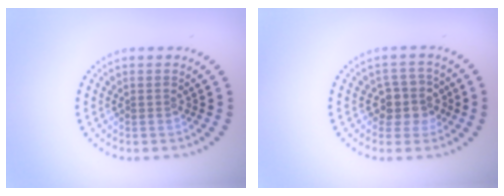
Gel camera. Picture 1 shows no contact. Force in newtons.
{"total": 3.0, "press": 2.6, "slide": 1.4}